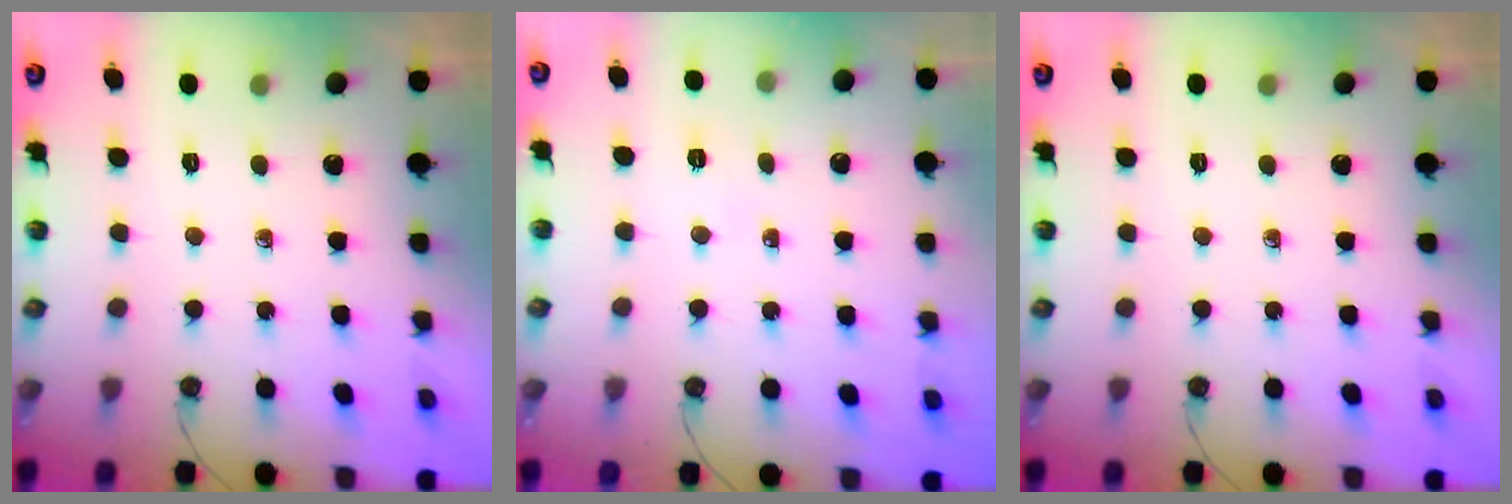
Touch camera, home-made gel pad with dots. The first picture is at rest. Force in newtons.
{"total": 2.8, "press": 2.6, "slide": 0.9}
{"total": 0.0}